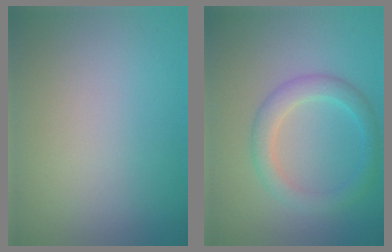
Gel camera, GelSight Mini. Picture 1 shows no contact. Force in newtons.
{"total": 3.0, "press": 3.0, "slide": 0.1}